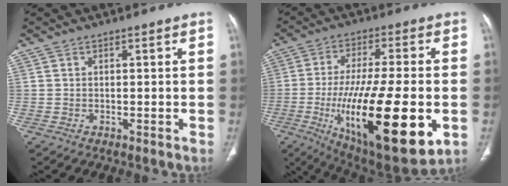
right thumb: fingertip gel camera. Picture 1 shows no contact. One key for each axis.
{"total": 26.9, "fx": -6.6, "fy": 8.4, "fz": 24.7, "tx": -0.419, "ty": -0.024, "tz": -0.088}